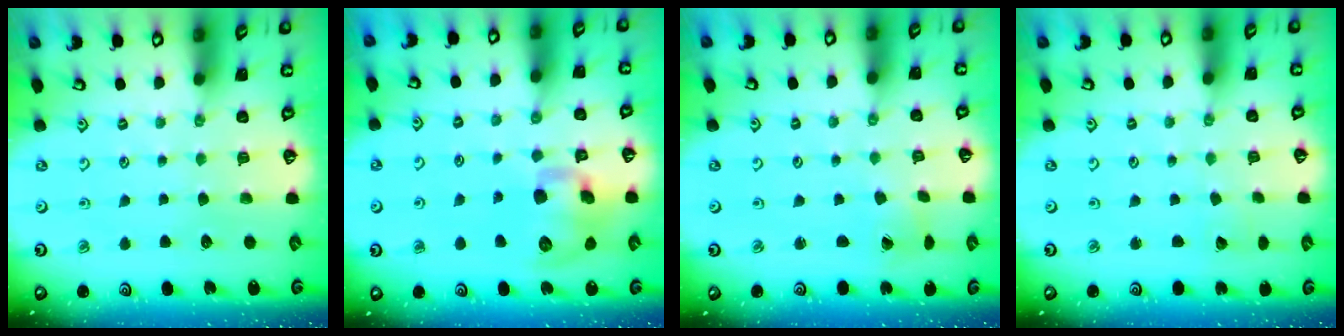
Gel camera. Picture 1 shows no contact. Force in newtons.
{"total": 12.6, "press": 12.5, "slide": 2.1}
{"total": 1.6, "press": 1.6, "slide": 0.2}
{"total": 1.4, "press": 1.4, "slide": 0.1}